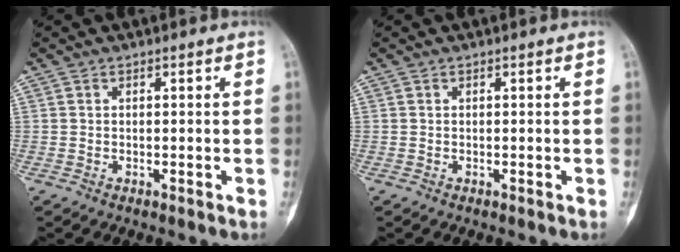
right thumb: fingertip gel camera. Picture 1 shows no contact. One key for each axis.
{"total": 0.0}